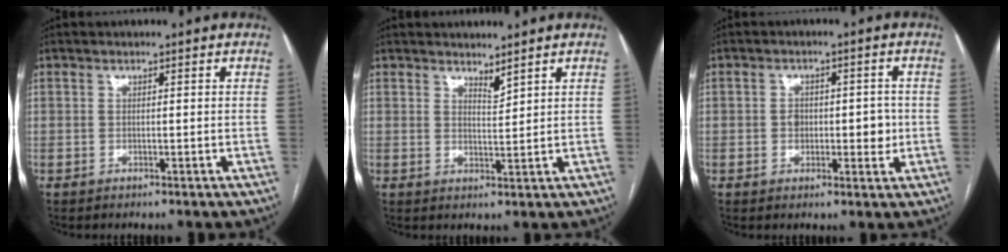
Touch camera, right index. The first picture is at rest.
{"total": 2.0, "force": [1.8, 0.1, 0.8], "torque": [-0.017, -0.012, 0.037]}
{"total": 4.6, "force": [-0.3, 2.9, 3.6], "torque": [-0.042, 0.009, 0.001]}